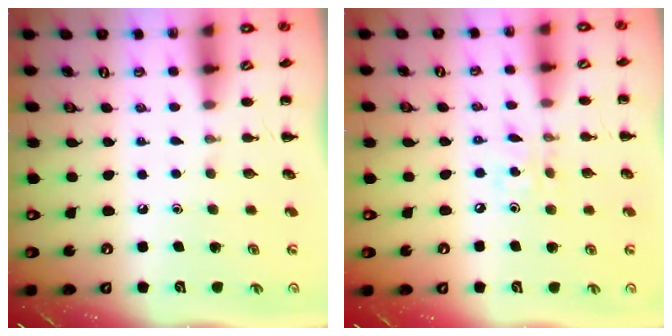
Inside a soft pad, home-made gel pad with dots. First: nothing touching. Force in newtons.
{"total": 4.2, "press": 4.1, "slide": 0.9}